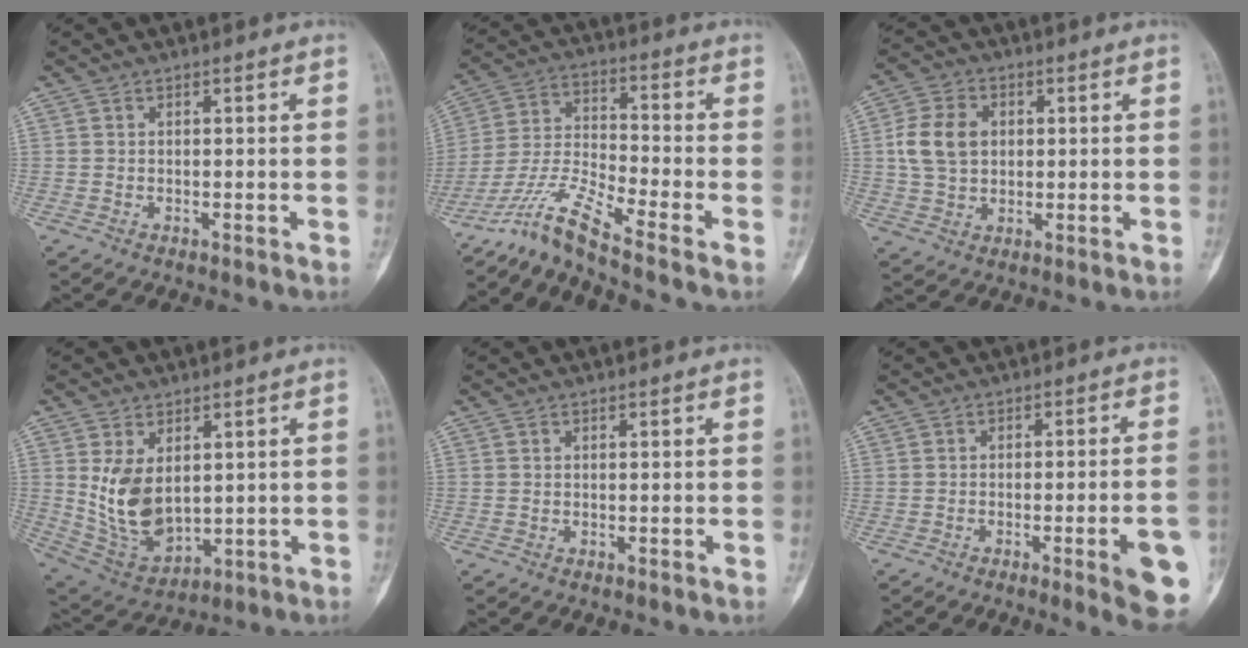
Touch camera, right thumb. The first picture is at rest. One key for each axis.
{"total": 9.7, "fx": -8.1, "fy": -1.1, "fz": 5.2, "tx": -0.131, "ty": 0.040, "tz": -0.164}
{"total": 9.3, "fx": 1.4, "fy": 7.0, "fz": 5.9, "tx": -0.103, "ty": 0.007, "tz": 0.025}
{"total": 11.5, "fx": 2.0, "fy": 7.2, "fz": 8.6, "tx": -0.143, "ty": -0.019, "tz": 0.063}
{"total": 0.0}
{"total": 10.5, "fx": -3.8, "fy": 1.5, "fz": 9.7, "tx": -0.115, "ty": 0.008, "tz": -0.044}